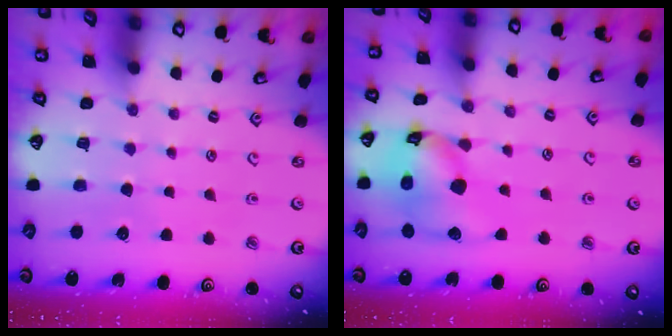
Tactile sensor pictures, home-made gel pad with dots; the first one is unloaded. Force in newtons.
{"total": 14.8, "press": 14.7, "slide": 1.7}